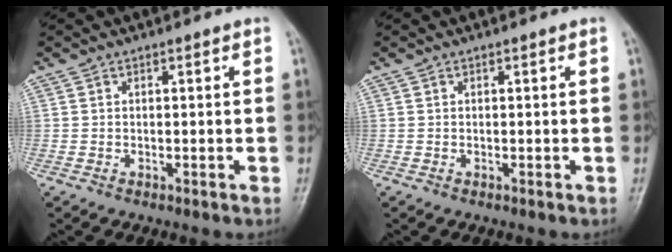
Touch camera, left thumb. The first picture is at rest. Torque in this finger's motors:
{"motor_torque": [0.00, 0.00, 0.00, 0.00, 0.00]}